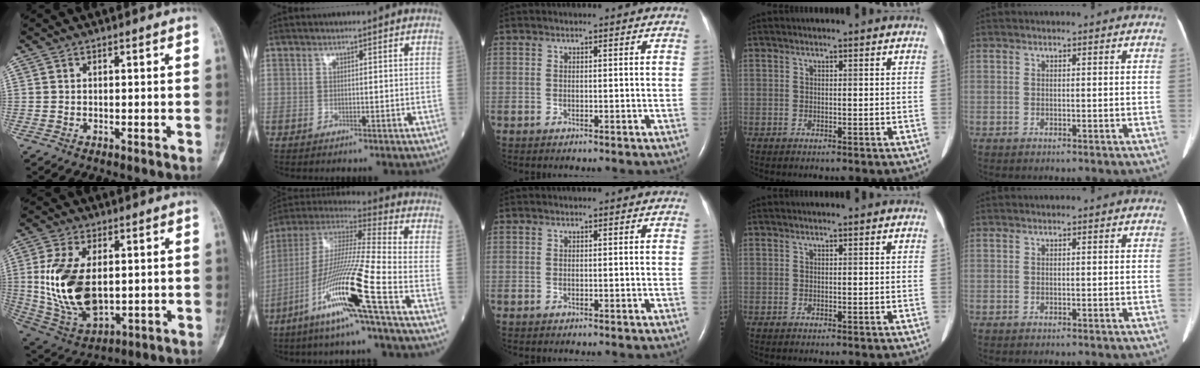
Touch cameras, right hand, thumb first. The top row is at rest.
{"thumb": {"total": 16.5, "force": [1.3, 9.5, 13.4], "torque": [-0.261, -0.013, 0.042]}, "index": {"total": 17.0, "force": [-7.7, -1.3, 15.1], "torque": [-0.307, -0.026, -0.153]}}